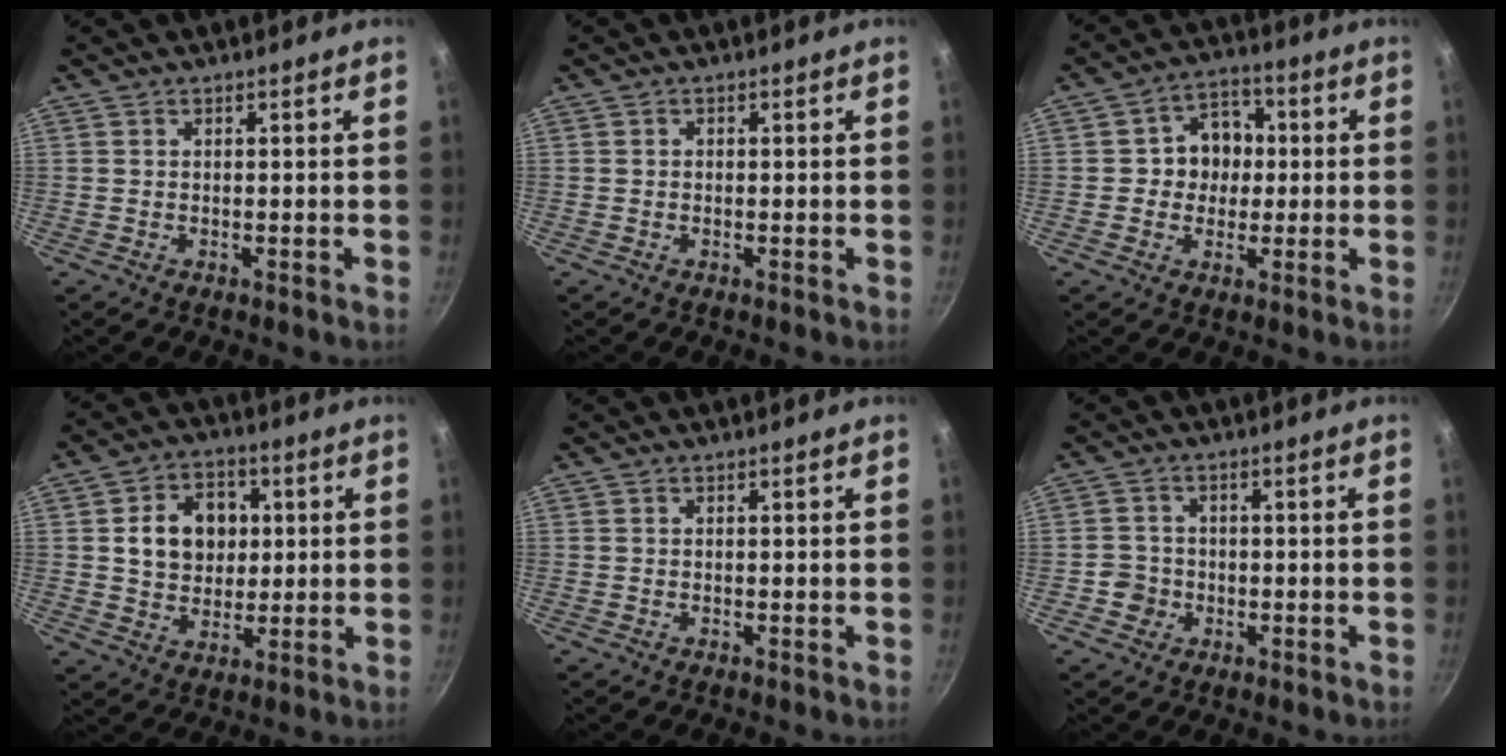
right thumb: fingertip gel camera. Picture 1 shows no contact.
{"total": 0.5, "force": [0.0, 0.5, 0.2], "torque": [-0.002, 0.003, -0.001]}
{"total": 8.3, "force": [0.4, 7.3, 4.0], "torque": [-0.011, 0.011, -0.005]}
{"total": 11.5, "force": [2.0, 9.2, 6.6], "torque": [-0.073, 0.004, 0.031]}
{"total": 0.0}
{"total": 3.7, "force": [-1.1, 3.4, 0.6], "torque": [0.008, 0.015, -0.021]}